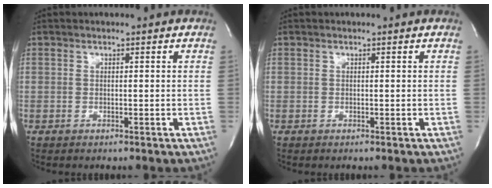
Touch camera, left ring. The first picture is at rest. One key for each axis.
{"total": 0.0}